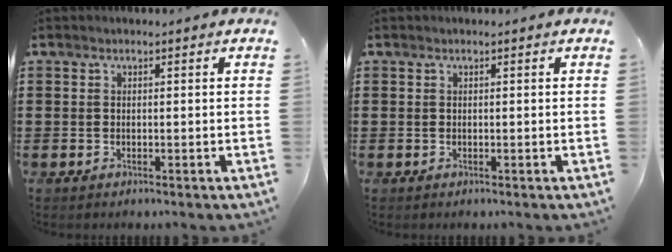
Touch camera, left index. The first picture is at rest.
{"total": 0.0}